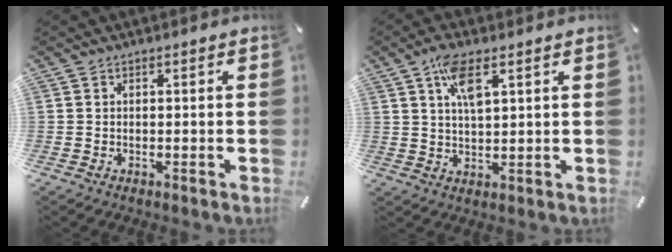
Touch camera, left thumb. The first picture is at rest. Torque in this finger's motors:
{"motor_torque": [1.01, 0.73, 0.85, -0.55, 0.33]}